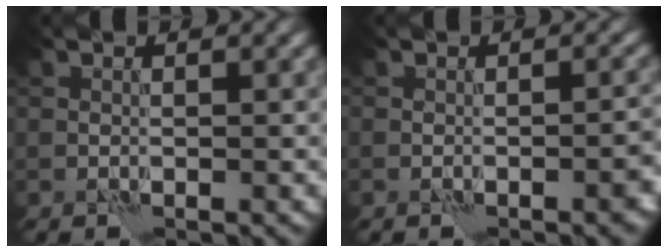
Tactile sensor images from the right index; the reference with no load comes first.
{"total": 1.9, "force": [-1.0, 0.4, 1.5], "torque": [-0.020, 0.005, -0.015]}